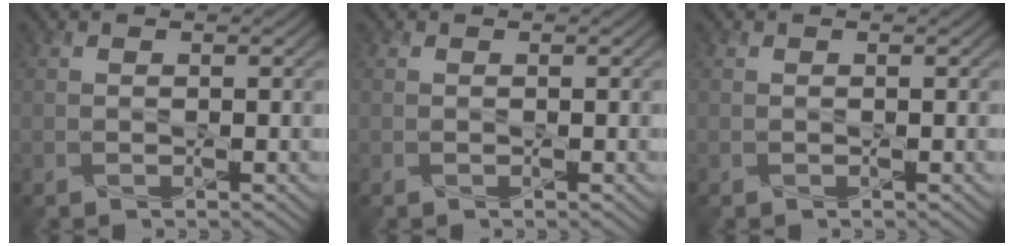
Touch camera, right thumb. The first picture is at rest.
{"total": 0.0}
{"total": 0.0}